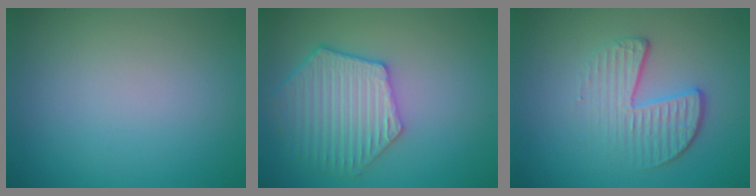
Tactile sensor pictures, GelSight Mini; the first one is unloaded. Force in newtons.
{"total": 5.4, "press": 4.9, "slide": 2.3}
{"total": 4.2, "press": 2.9, "slide": 3.0}